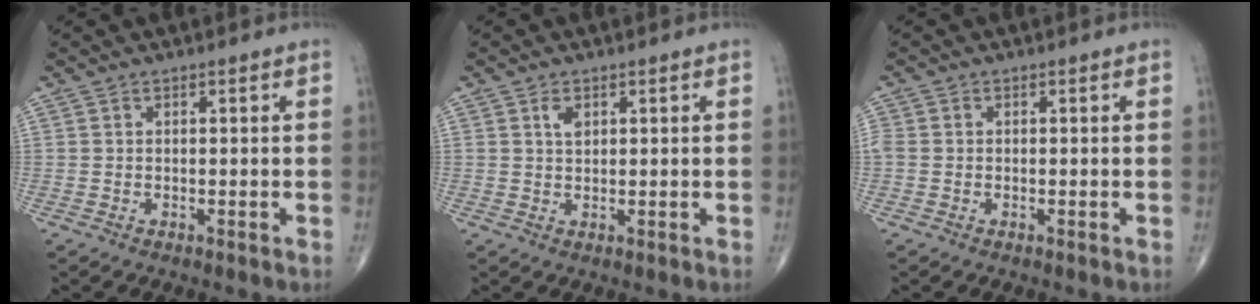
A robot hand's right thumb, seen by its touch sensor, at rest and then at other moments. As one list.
[{"total": 2.3, "force": [1.0, 1.4, 1.5], "torque": [-0.021, -0.002, 0.019]}, {"total": 1.8, "force": [-0.1, 1.5, 1.0], "torque": [-0.030, 0.005, -0.002]}]